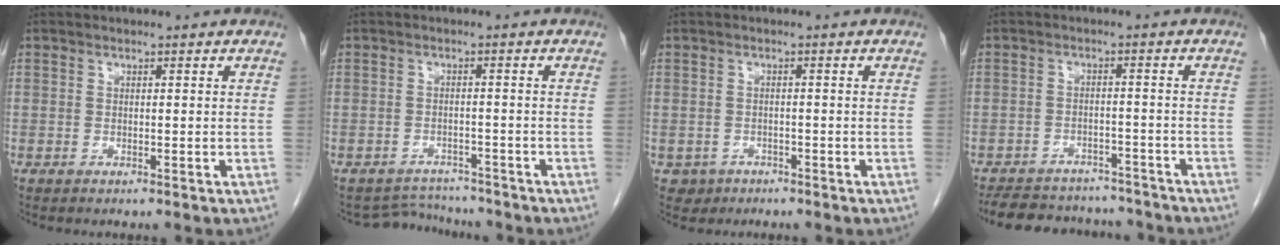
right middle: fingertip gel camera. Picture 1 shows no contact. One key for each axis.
{"total": 4.1, "fx": -3.8, "fy": 0.8, "fz": -1.1, "tx": 0.016, "ty": 0.009, "tz": -0.057}
{"total": 2.2, "fx": -1.2, "fy": 1.8, "fz": 0.0, "tx": -0.003, "ty": 0.008, "tz": -0.017}
{"total": 14.1, "fx": -12.7, "fy": 4.9, "fz": 3.8, "tx": -0.070, "ty": 0.009, "tz": -0.164}